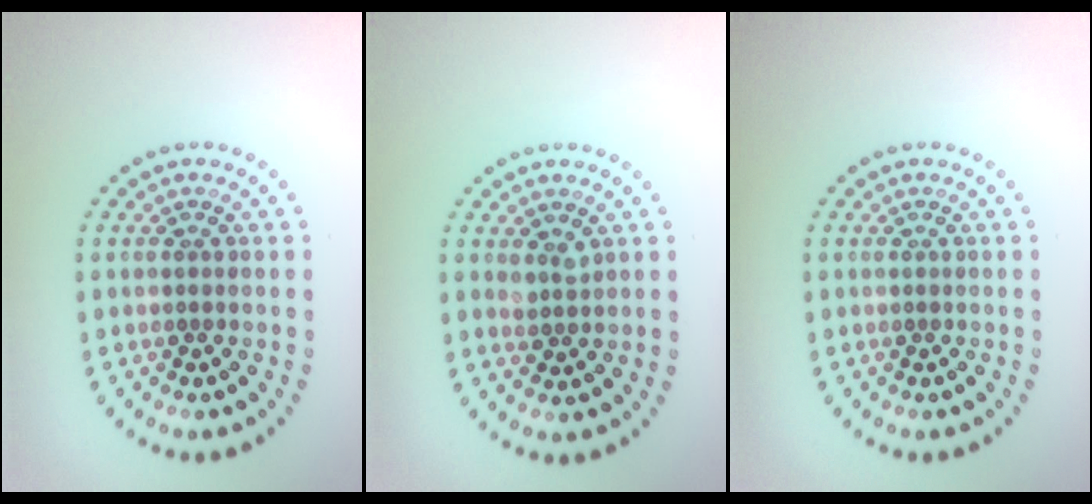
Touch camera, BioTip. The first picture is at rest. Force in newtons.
{"total": 1.3, "press": 1.1, "slide": 0.6}
{"total": 0.0}